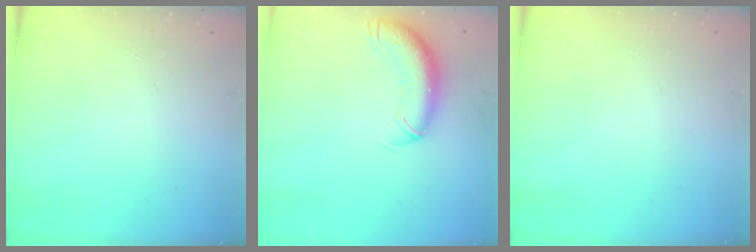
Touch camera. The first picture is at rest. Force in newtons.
{"total": 12.2, "press": 11.8, "slide": 3.0}
{"total": 0.0}